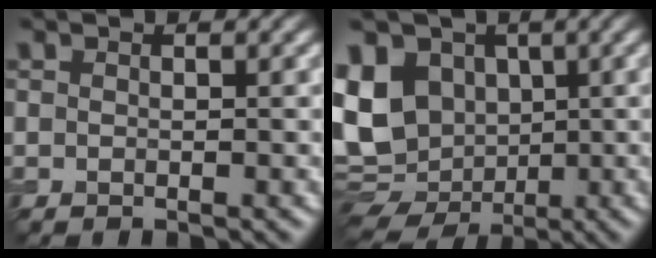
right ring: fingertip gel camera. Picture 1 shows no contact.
{"total": 13.0, "force": [-0.2, 10.5, 7.6], "torque": [-0.168, -0.001, -0.010]}